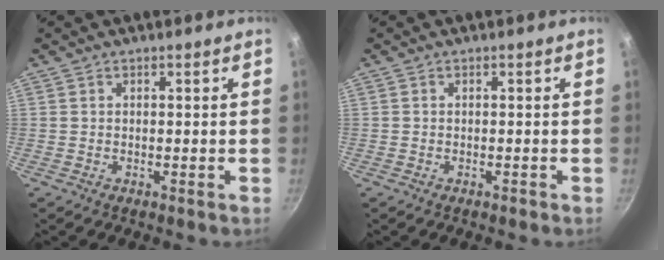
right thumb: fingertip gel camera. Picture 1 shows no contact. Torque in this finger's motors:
{"motor_torque": [-0.35, 0.07, -0.24, 0.12, 0.01]}